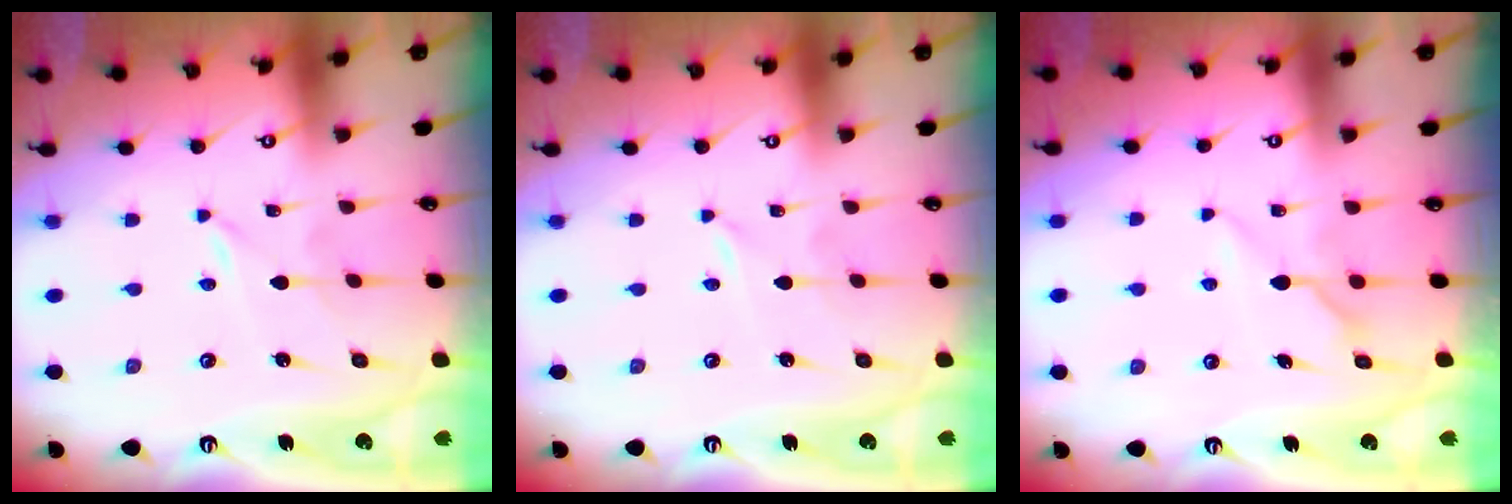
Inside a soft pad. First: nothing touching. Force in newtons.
{"total": 0.0}
{"total": 6.7, "press": 6.7, "slide": 0.2}